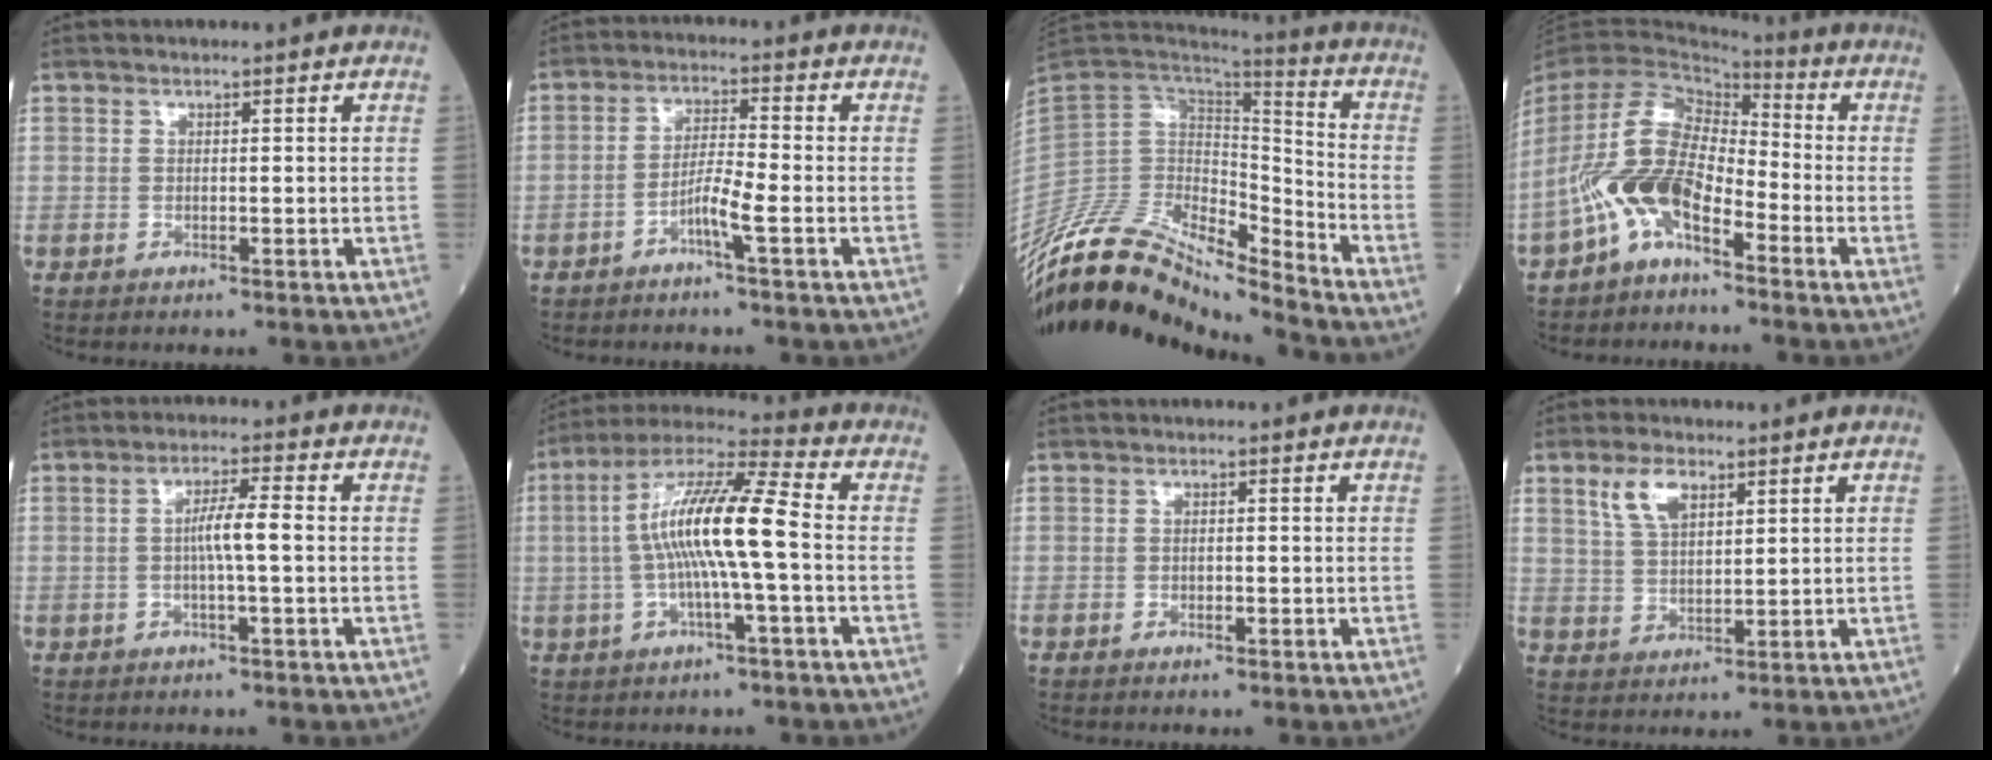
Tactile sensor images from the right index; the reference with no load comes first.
{"total": 4.1, "force": [-2.1, -0.3, 3.4], "torque": [-0.069, 0.007, -0.042]}
{"total": 17.6, "force": [-15.5, 3.9, 7.3], "torque": [-0.132, 0.058, -0.282]}
{"total": 10.2, "force": [-4.9, 4.6, 7.6], "torque": [-0.174, 0.013, -0.097]}
{"total": 4.4, "force": [-0.2, 0.1, 4.4], "torque": [-0.080, 0.008, -0.002]}
{"total": 13.2, "force": [-0.6, 0.8, 13.2], "torque": [-0.256, 0.020, -0.016]}
{"total": 0.9, "force": [-0.3, 0.5, 0.6], "torque": [-0.013, 0.000, -0.005]}
{"total": 5.9, "force": [3.3, 2.6, 4.1], "torque": [-0.090, 0.007, 0.068]}